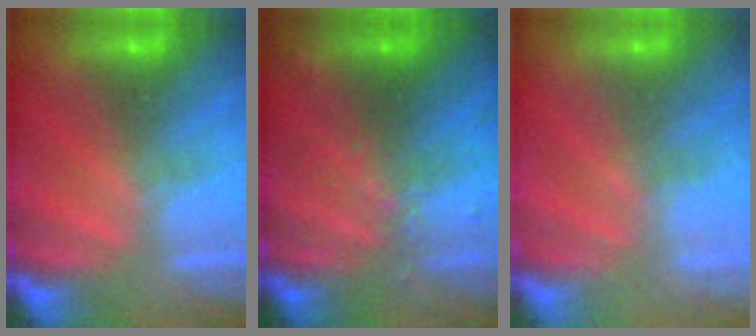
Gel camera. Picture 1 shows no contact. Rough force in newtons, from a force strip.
{"total": 2.9}
{"total": 2.4}